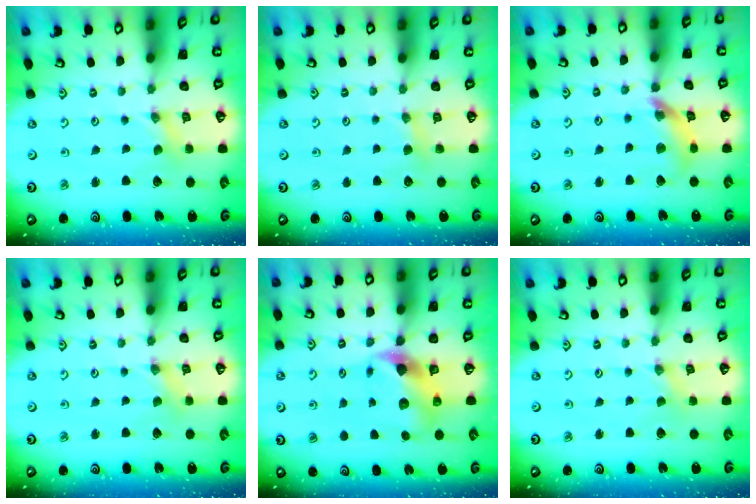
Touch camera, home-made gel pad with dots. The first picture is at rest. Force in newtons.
{"total": 4.5, "press": 4.5, "slide": 0.5}
{"total": 10.7, "press": 10.7, "slide": 1.0}
{"total": 0.0}
{"total": 7.8, "press": 7.7, "slide": 1.2}
{"total": 0.0}